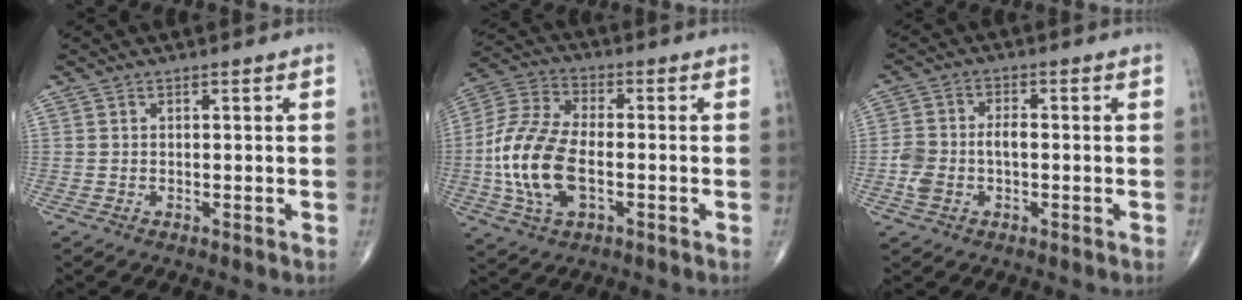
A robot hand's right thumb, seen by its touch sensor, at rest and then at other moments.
{"total": 15.3, "force": [-2.6, 8.0, 12.8], "torque": [-0.274, 0.017, -0.052]}
{"total": 6.5, "force": [-1.2, 4.1, 5.0], "torque": [-0.114, 0.024, -0.021]}